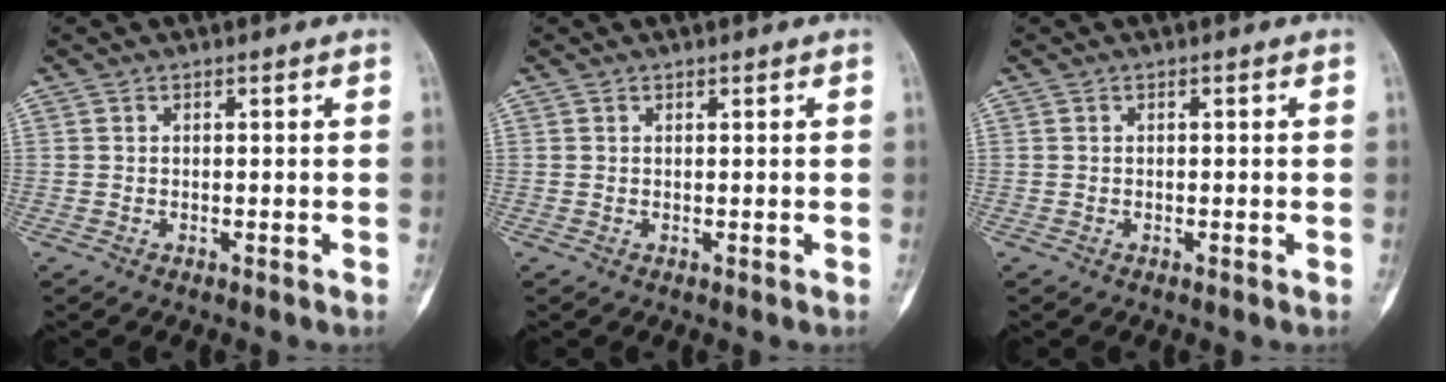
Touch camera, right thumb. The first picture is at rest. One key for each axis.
{"total": 0.0}
{"total": 0.0}